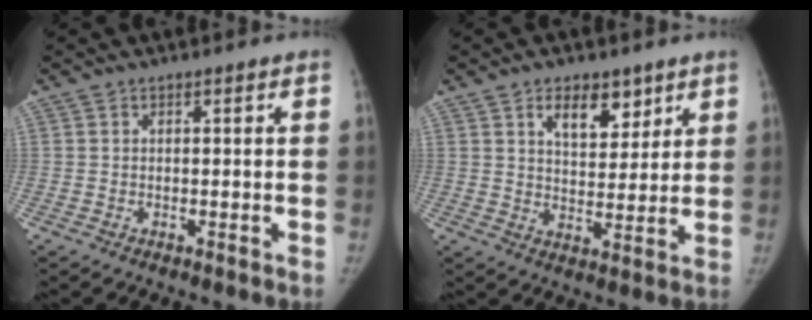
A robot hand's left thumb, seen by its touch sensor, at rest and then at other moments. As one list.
[{"total": 8.2, "force": [4.8, 4.5, 4.8], "torque": [-0.041, -0.030, 0.077]}]